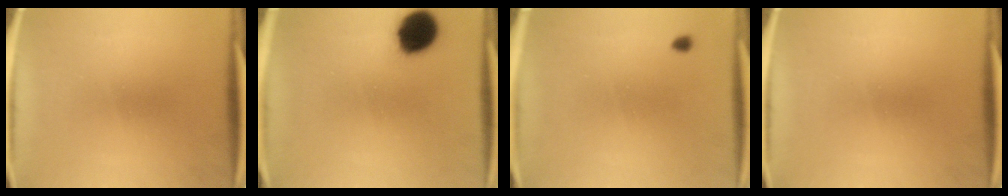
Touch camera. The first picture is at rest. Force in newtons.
{"total": 11.0}
{"total": 0.9}
{"total": 0.0}